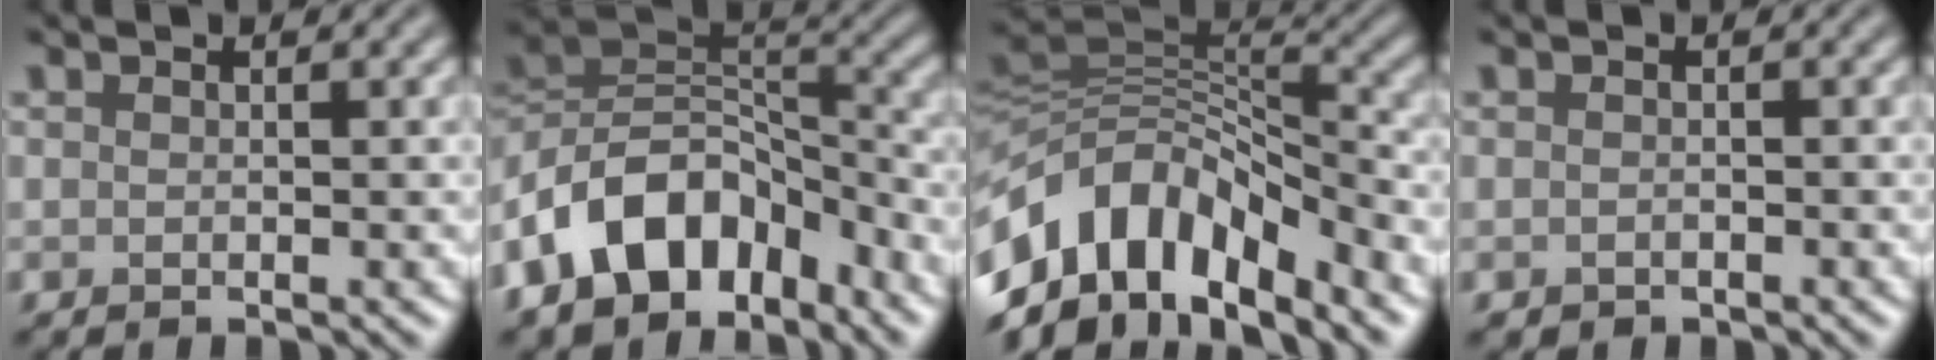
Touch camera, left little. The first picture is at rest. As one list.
[{"total": 11.4, "force": [-6.6, 6.9, 6.3], "torque": [-0.106, 0.015, -0.133]}, {"total": 12.2, "force": [-5.8, 7.2, 7.9], "torque": [-0.149, 0.018, -0.122]}, {"total": 0.5, "force": [-0.4, 0.4, 0.1], "torque": [0.000, -0.004, -0.005]}]